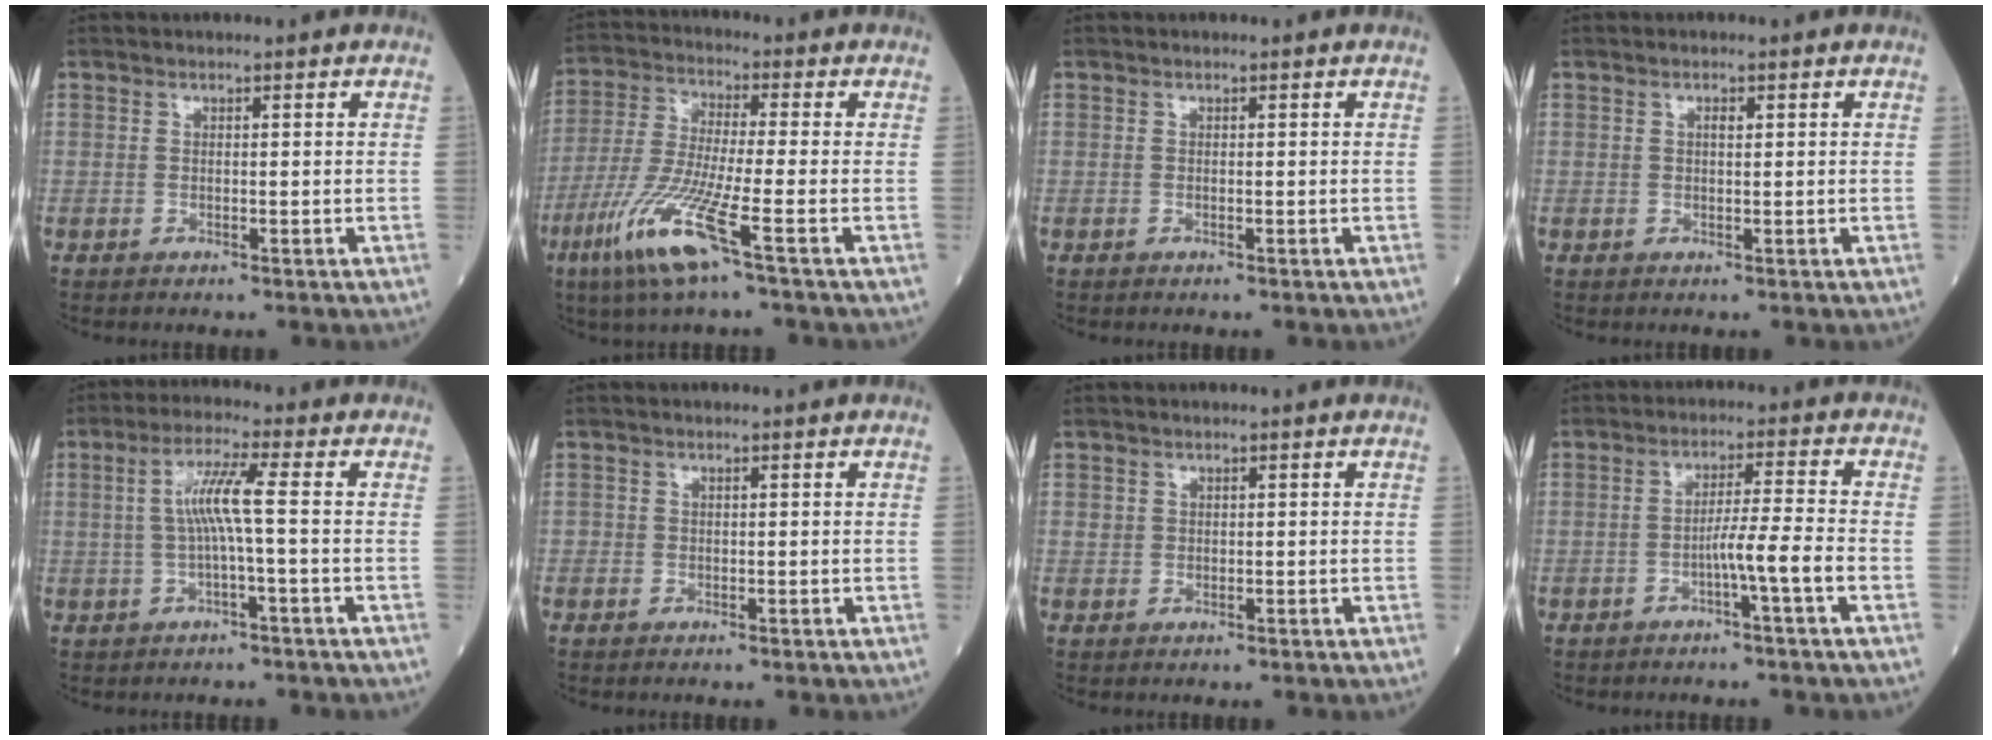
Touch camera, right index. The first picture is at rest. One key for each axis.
{"total": 11.2, "fx": -5.5, "fy": -0.2, "fz": 9.7, "tx": -0.210, "ty": -0.029, "tz": -0.114}
{"total": 0.0}
{"total": 0.9, "fx": 0.4, "fy": 0.3, "fz": 0.8, "tx": -0.016, "ty": 0.001, "tz": 0.004}
{"total": 5.7, "fx": 0.0, "fy": -0.4, "fz": 5.7, "tx": -0.113, "ty": 0.013, "tz": 0.000}
{"total": 0.6, "fx": -0.1, "fy": 0.5, "fz": 0.1, "tx": 0.004, "ty": 0.003, "tz": -0.004}
{"total": 1.1, "fx": 0.3, "fy": 1.0, "fz": 0.3, "tx": -0.001, "ty": 0.005, "tz": 0.004}
{"total": 5.0, "fx": -2.2, "fy": -1.2, "fz": 4.3, "tx": -0.070, "ty": 0.006, "tz": -0.040}